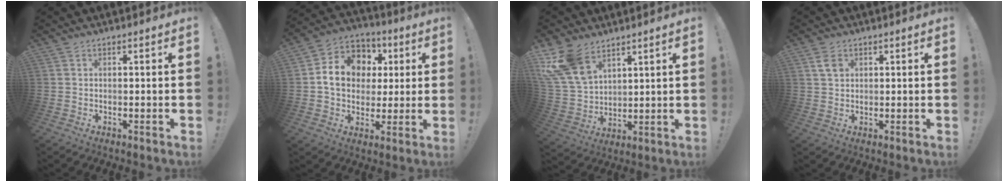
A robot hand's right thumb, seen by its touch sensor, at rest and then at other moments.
{"total": 13.9, "force": [2.2, 11.6, 7.3], "torque": [-0.096, -0.002, 0.051]}
{"total": 14.7, "force": [9.5, 8.5, 7.3], "torque": [-0.158, -0.055, 0.185]}
{"total": 3.7, "force": [1.6, 2.8, 1.8], "torque": [-0.016, -0.005, 0.028]}